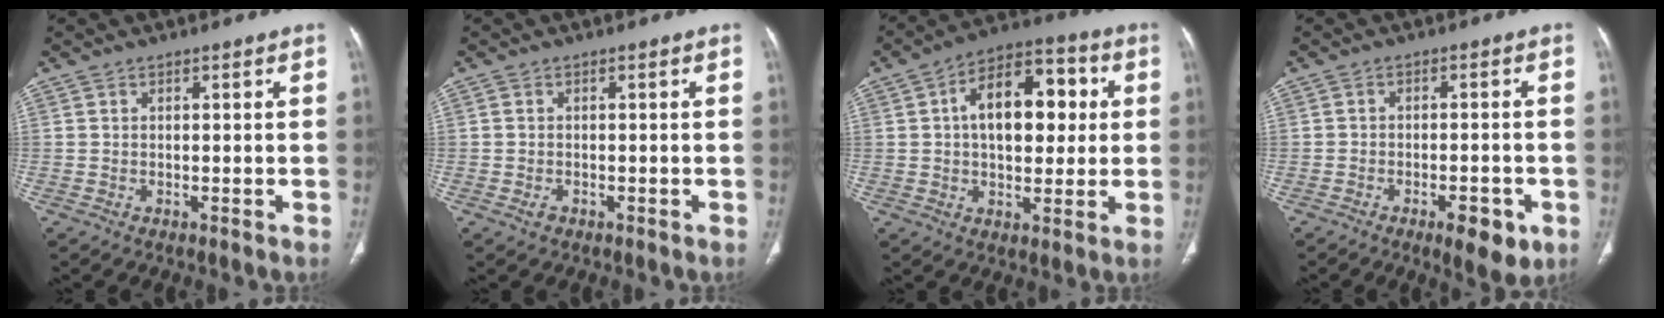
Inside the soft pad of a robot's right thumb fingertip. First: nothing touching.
{"total": 1.2, "force": [-0.5, 0.9, 0.6], "torque": [-0.012, 0.003, -0.007]}
{"total": 16.0, "force": [2.6, 9.3, 12.7], "torque": [-0.160, 0.023, 0.036]}
{"total": 7.2, "force": [-3.5, 2.8, 5.6], "torque": [-0.068, 0.006, -0.043]}